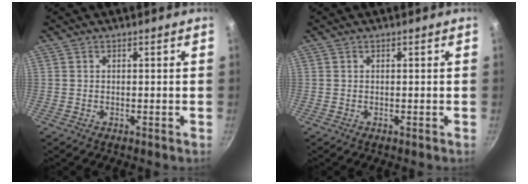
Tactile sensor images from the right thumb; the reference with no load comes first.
{"total": 0.0}